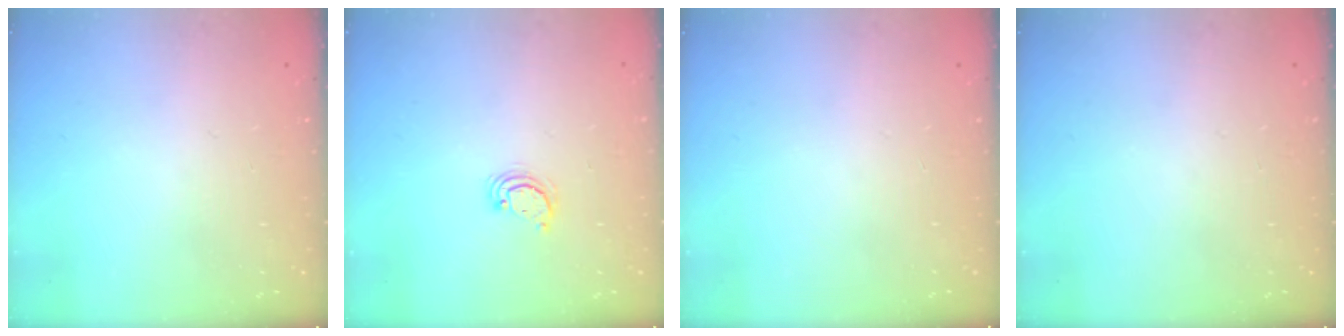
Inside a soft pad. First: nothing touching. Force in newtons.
{"total": 3.0, "press": 3.0, "slide": 0.2}
{"total": 0.0}
{"total": 0.0}